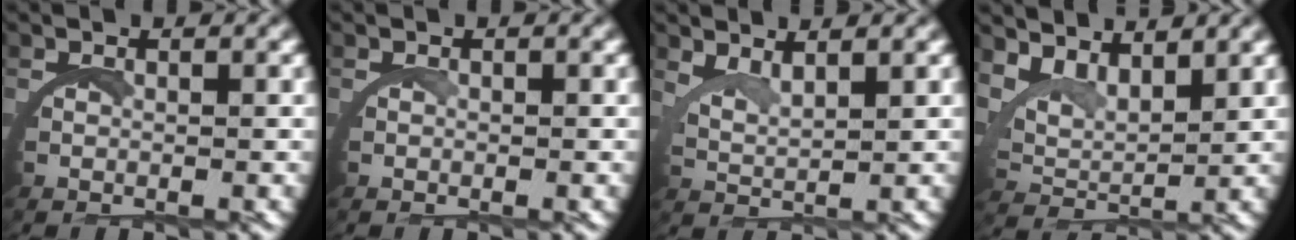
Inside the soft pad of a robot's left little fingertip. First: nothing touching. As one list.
[{"total": 0.0}, {"total": 2.7, "force": [2.5, 0.1, 1.0], "torque": [-0.033, -0.005, 0.047]}, {"total": 4.8, "force": [3.7, 2.2, 2.0], "torque": [-0.060, -0.002, 0.061]}]